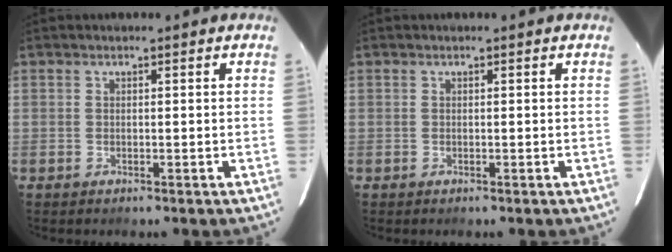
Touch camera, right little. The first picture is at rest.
{"total": 0.0}